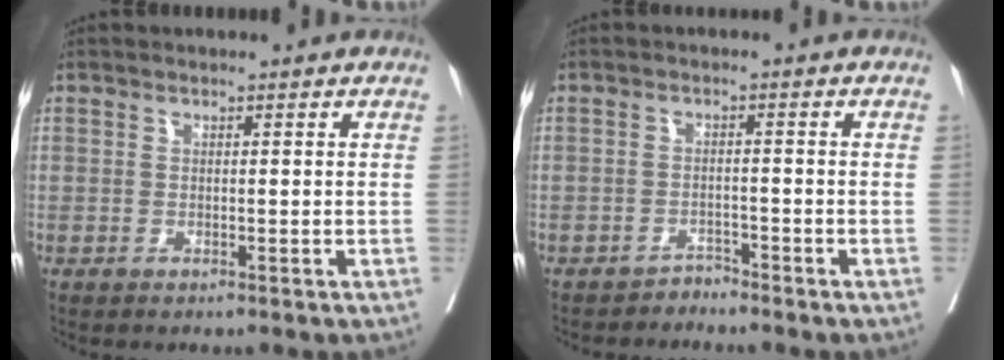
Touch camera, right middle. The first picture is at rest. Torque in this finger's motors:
{"motor_torque": [-0.38, -0.64, -0.27, -0.04]}